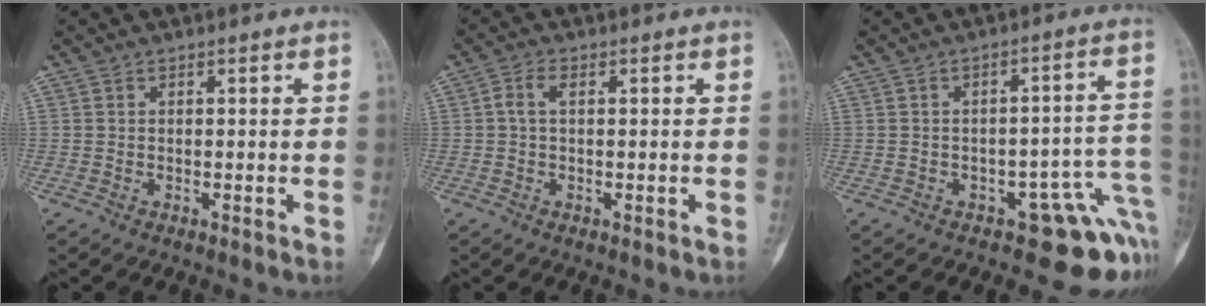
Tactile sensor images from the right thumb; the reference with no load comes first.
{"total": 2.5, "force": [0.1, 1.2, 2.2], "torque": [-0.045, 0.005, -0.003]}
{"total": 11.2, "force": [-5.4, 5.2, 8.3], "torque": [-0.049, 0.054, -0.065]}